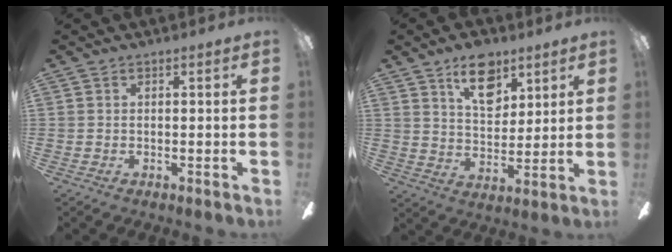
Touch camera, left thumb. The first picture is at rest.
{"total": 12.0, "force": [7.2, 6.8, 6.7], "torque": [-0.094, -0.025, 0.127]}